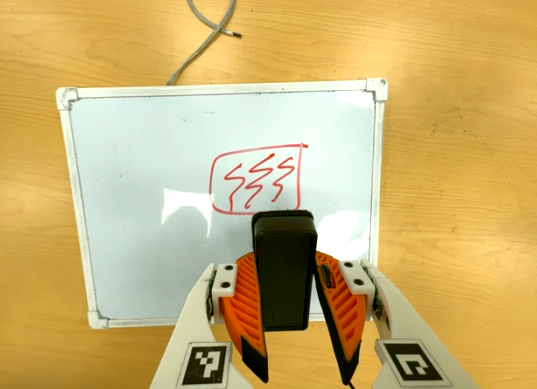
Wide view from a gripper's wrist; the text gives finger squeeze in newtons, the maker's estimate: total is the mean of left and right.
{"total": 6.8, "left": 5.5, "right": 8.0}